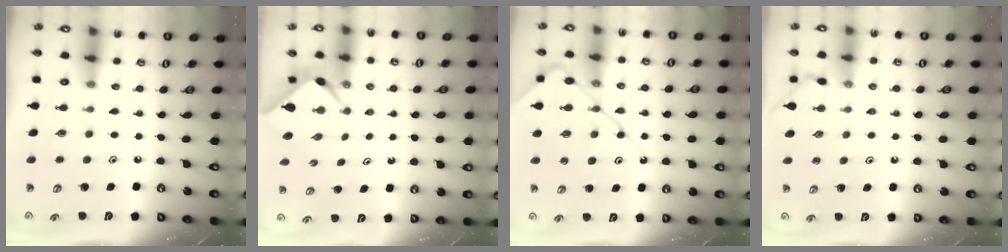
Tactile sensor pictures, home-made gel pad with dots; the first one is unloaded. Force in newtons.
{"total": 2.4, "press": 2.4, "slide": 0.3}
{"total": 12.5, "press": 12.5, "slide": 1.2}
{"total": 3.0, "press": 3.0, "slide": 0.4}